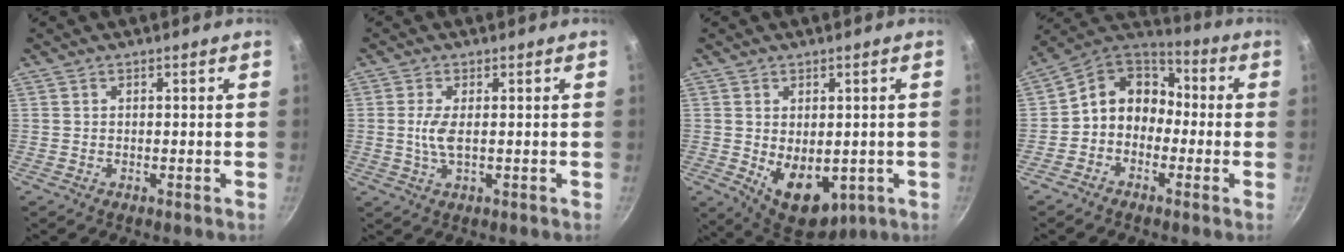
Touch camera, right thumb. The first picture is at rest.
{"total": 3.7, "force": [0.1, 1.2, 3.5], "torque": [-0.084, -0.002, 0.002]}
{"total": 11.2, "force": [-1.6, 7.2, 8.4], "torque": [-0.098, -0.017, -0.001]}
{"total": 10.7, "force": [-1.4, 8.8, 5.8], "torque": [-0.062, 0.047, -0.053]}